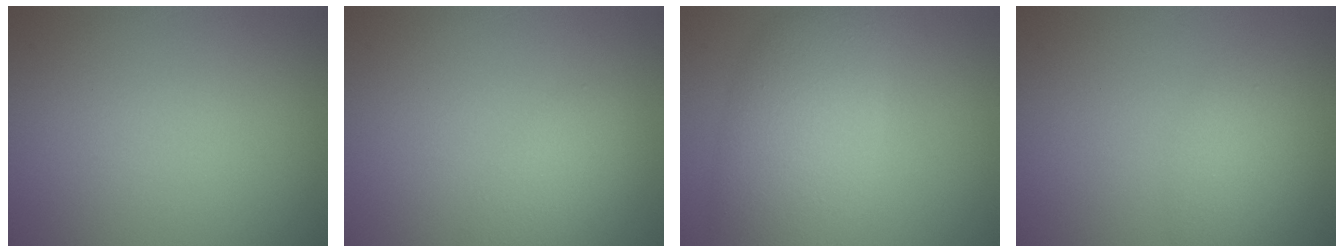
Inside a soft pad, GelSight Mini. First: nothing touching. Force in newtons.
{"total": 2.4, "press": 2.4, "slide": 0.1}
{"total": 6.8, "press": 6.8, "slide": 0.2}
{"total": 2.1, "press": 2.1, "slide": 0.0}